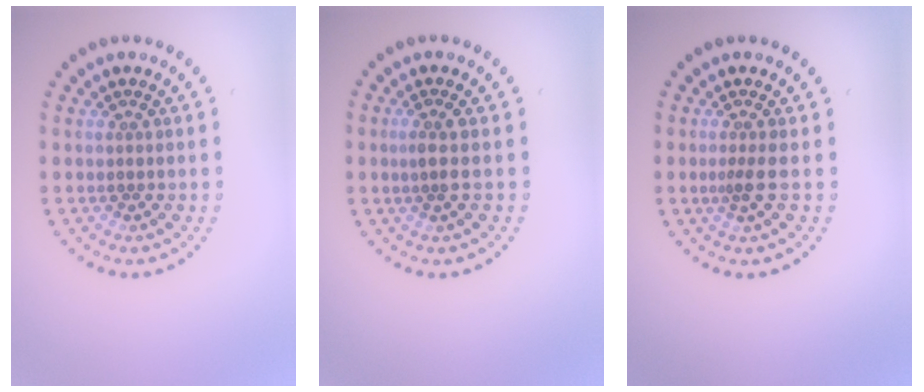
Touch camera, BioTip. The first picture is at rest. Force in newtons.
{"total": 1.6, "press": 1.2, "slide": 1.0}
{"total": 1.1, "press": 0.7, "slide": 0.9}